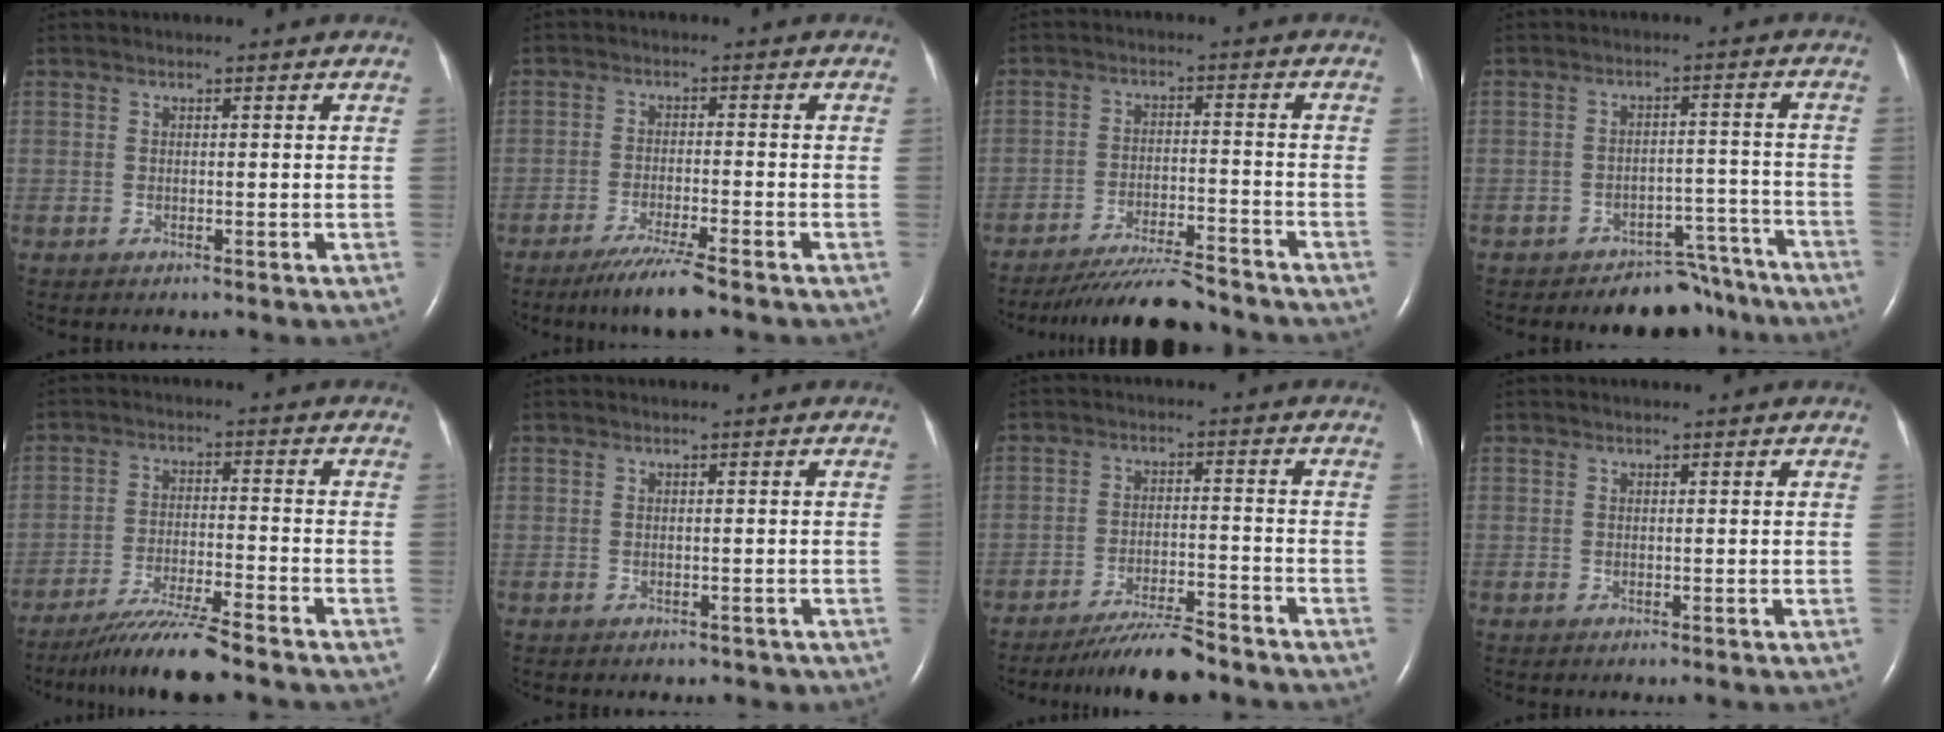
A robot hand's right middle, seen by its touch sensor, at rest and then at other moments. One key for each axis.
{"total": 6.3, "fx": -4.8, "fy": -0.2, "fz": 4.2, "tx": -0.083, "ty": -0.020, "tz": -0.086}
{"total": 11.0, "fx": -10.2, "fy": 0.4, "fz": 4.0, "tx": -0.064, "ty": -0.016, "tz": -0.166}
{"total": 7.8, "fx": -7.1, "fy": 3.2, "fz": 0.8, "tx": 0.012, "ty": 0.035, "tz": -0.098}
{"total": 8.8, "fx": -7.5, "fy": -0.8, "fz": 4.5, "tx": -0.079, "ty": -0.029, "tz": -0.133}
{"total": 2.3, "fx": -1.9, "fy": 1.3, "fz": 0.6, "tx": -0.007, "ty": 0.001, "tz": -0.020}
{"total": 7.6, "fx": -6.9, "fy": 0.3, "fz": 3.3, "tx": -0.056, "ty": -0.018, "tz": -0.118}
{"total": 0.0}